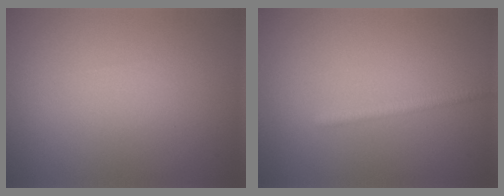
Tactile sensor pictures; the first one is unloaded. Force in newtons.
{"total": 1.4, "press": 1.4, "slide": 0.0}